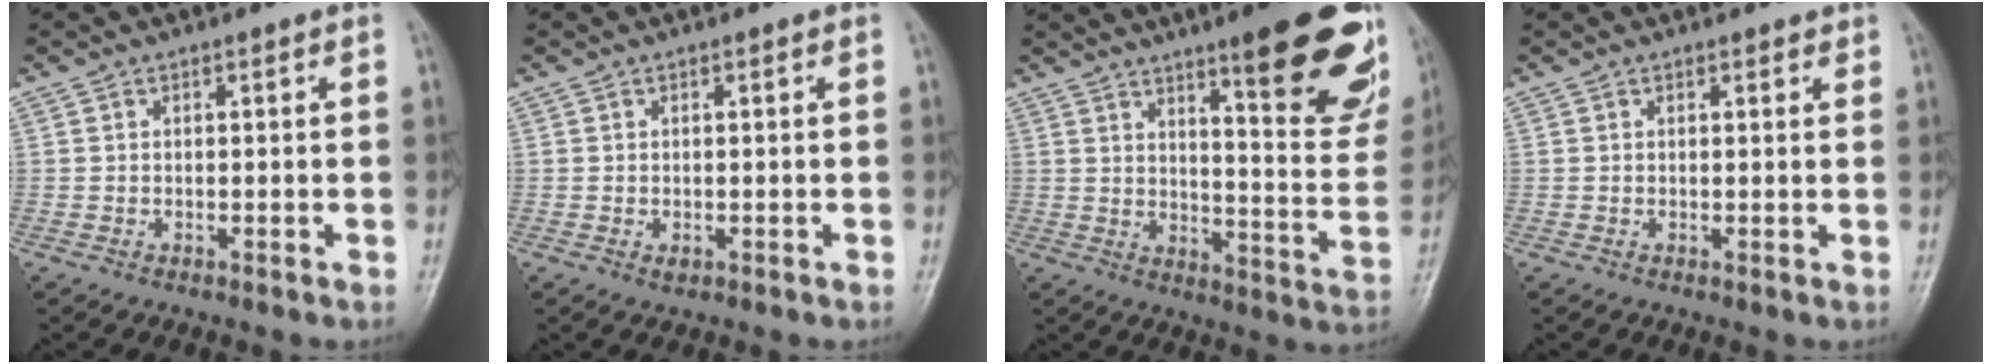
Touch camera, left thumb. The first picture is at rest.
{"total": 1.1, "force": [0.0, 0.7, 0.8], "torque": [-0.010, -0.002, 0.001]}
{"total": 21.7, "force": [12.8, 4.5, 17.0], "torque": [-0.181, -0.070, 0.178]}
{"total": 1.5, "force": [1.2, 0.5, 0.7], "torque": [-0.005, -0.004, 0.013]}